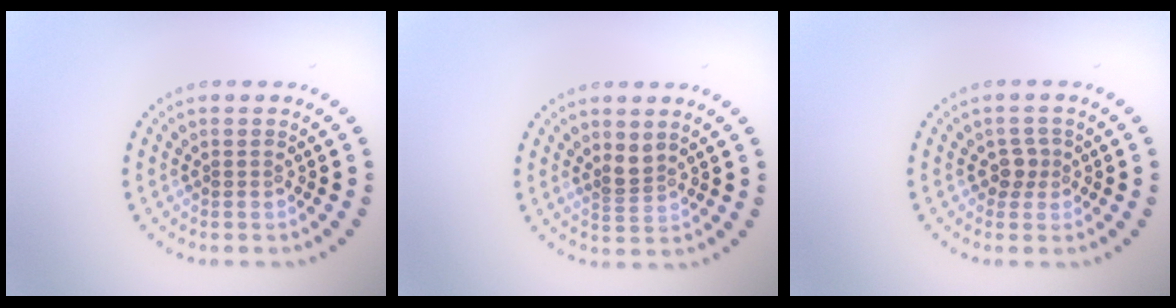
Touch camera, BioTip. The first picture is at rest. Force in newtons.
{"total": 1.8, "press": 1.3, "slide": 1.3}
{"total": 1.6, "press": 1.3, "slide": 1.0}